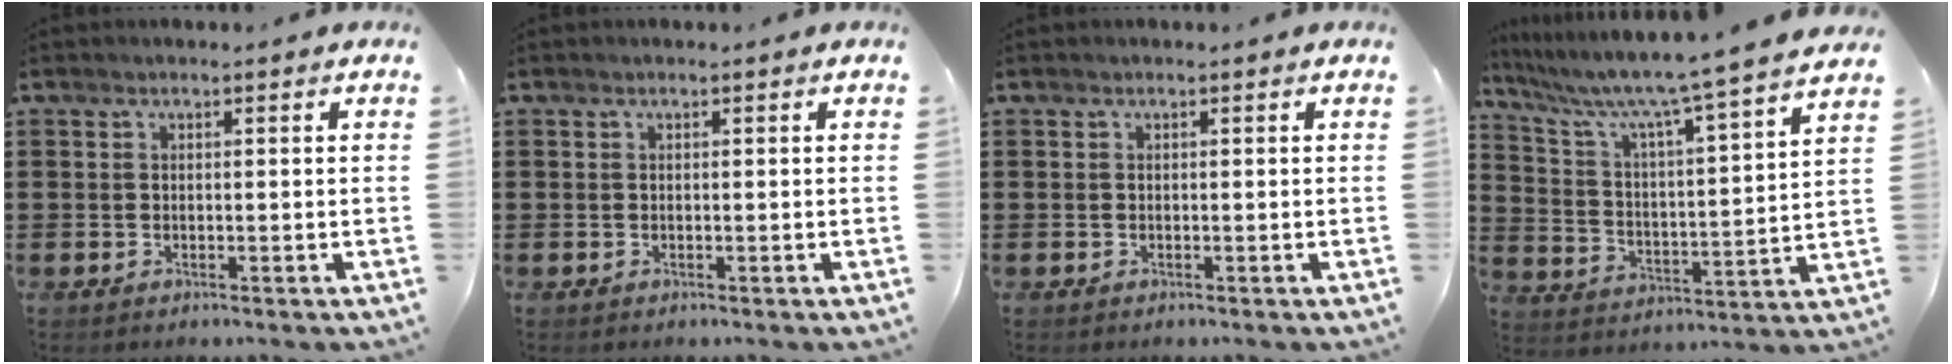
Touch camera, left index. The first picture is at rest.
{"total": 0.0}
{"total": 0.0}
{"total": 7.2, "force": [6.1, -0.7, 3.6], "torque": [-0.098, -0.055, 0.092]}